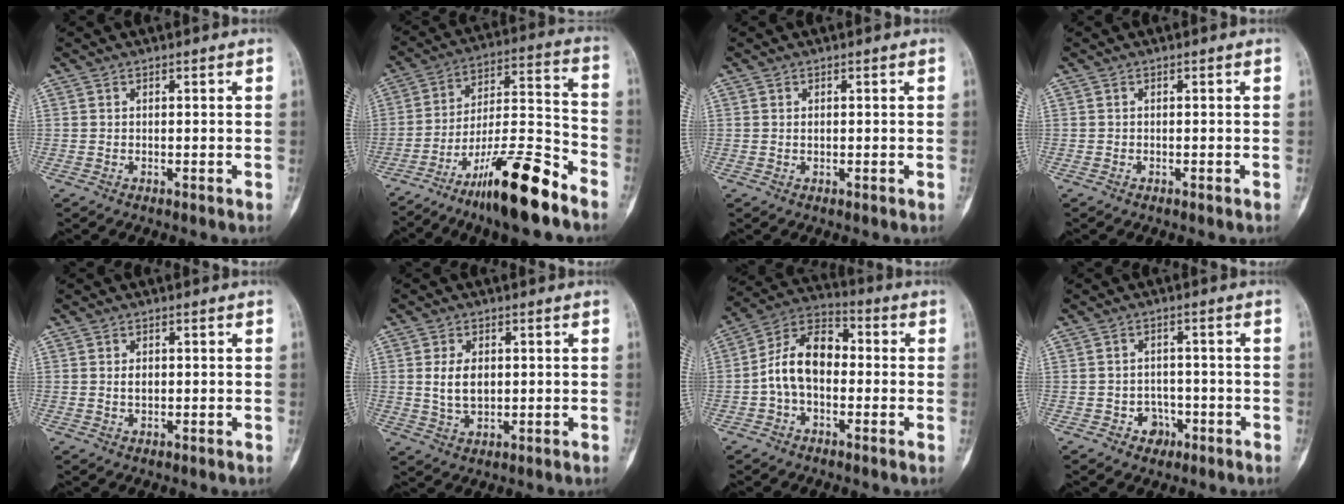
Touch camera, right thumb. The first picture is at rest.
{"total": 18.4, "force": [-12.4, 3.4, 13.2], "torque": [-0.232, 0.085, -0.208]}
{"total": 0.7, "force": [0.2, 0.4, 0.5], "torque": [-0.010, 0.001, 0.004]}
{"total": 0.0}
{"total": 2.0, "force": [0.3, 1.2, 1.5], "torque": [-0.023, -0.001, 0.008]}
{"total": 6.0, "force": [0.8, 3.8, 4.6], "torque": [-0.078, -0.006, 0.023]}
{"total": 11.9, "force": [-0.9, 7.7, 9.0], "torque": [-0.150, 0.038, -0.029]}
{"total": 3.8, "force": [-1.8, 3.2, 1.2], "torque": [0.004, 0.018, -0.023]}